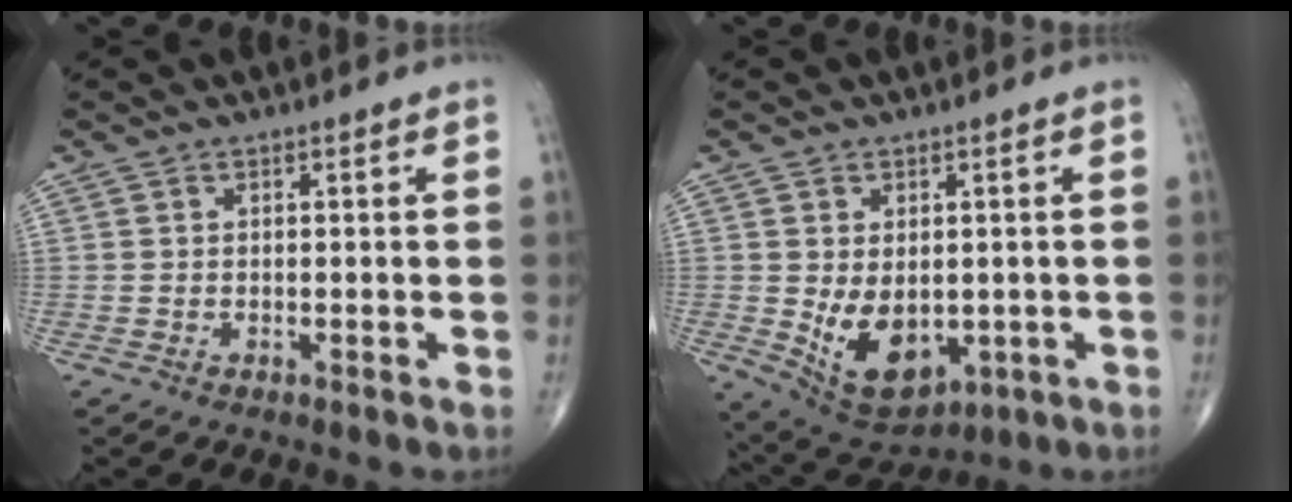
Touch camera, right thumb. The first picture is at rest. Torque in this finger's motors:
{"motor_torque": [-0.34, 0.29, 0.39, 0.18, 0.21]}